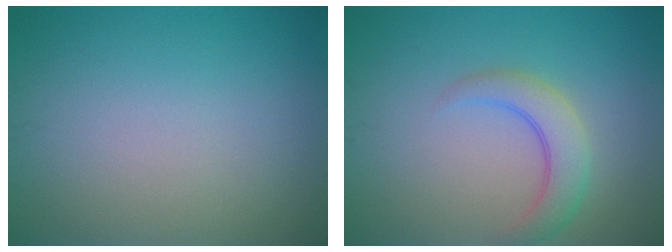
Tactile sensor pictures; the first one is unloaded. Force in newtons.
{"total": 3.4, "press": 3.4, "slide": 0.3}